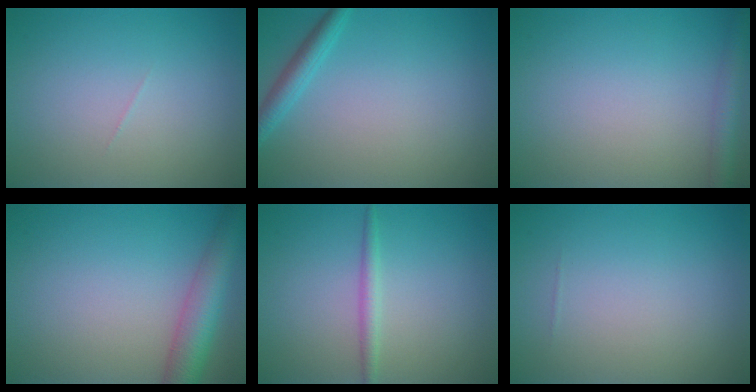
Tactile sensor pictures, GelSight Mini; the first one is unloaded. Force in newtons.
{"total": 2.1, "press": 2.1, "slide": 0.1}
{"total": 2.5, "press": 2.5, "slide": 0.1}
{"total": 4.9, "press": 4.9, "slide": 0.2}
{"total": 1.5, "press": 1.5, "slide": 0.1}
{"total": 0.0}